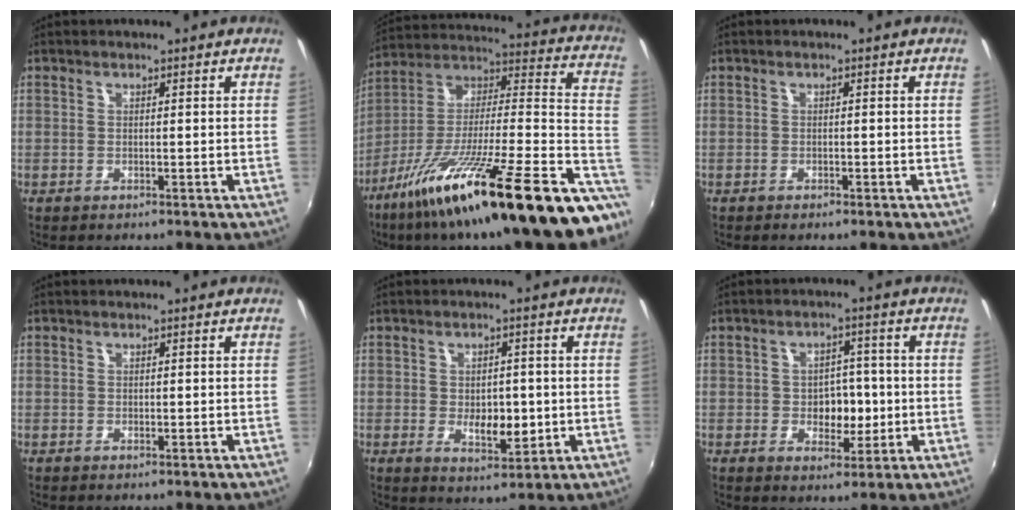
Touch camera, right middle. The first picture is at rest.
{"total": 33.3, "force": [-19.5, 4.8, 26.6], "torque": [-0.371, -0.023, -0.316]}
{"total": 0.8, "force": [-0.7, 0.3, 0.4], "torque": [-0.010, -0.004, -0.013]}
{"total": 0.0}
{"total": 5.8, "force": [-0.7, 3.3, 4.7], "torque": [-0.076, -0.009, -0.006]}
{"total": 6.0, "force": [-0.7, 4.4, 4.1], "torque": [-0.063, 0.002, -0.005]}